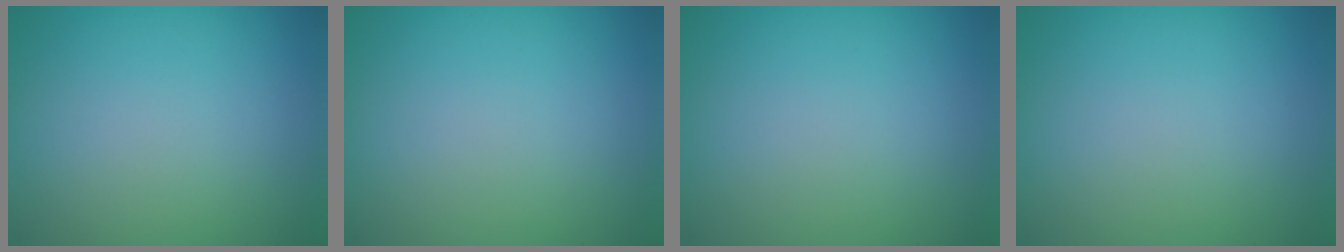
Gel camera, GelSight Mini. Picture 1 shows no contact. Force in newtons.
{"total": 0.0}
{"total": 0.0}
{"total": 0.0}